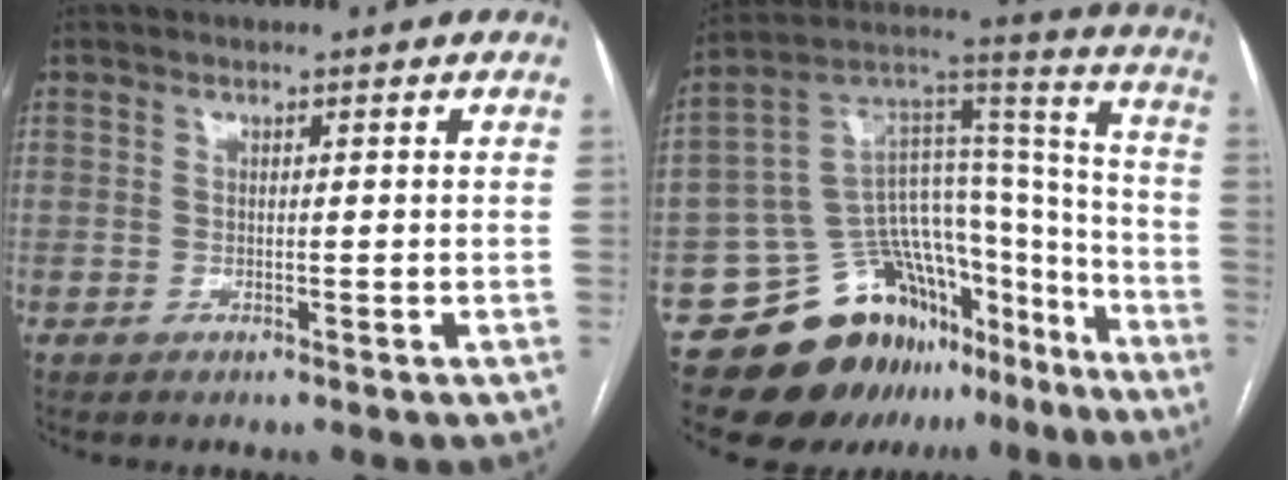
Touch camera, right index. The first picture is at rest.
{"total": 22.5, "force": [-15.6, 12.1, 10.7], "torque": [-0.143, 0.078, -0.238]}